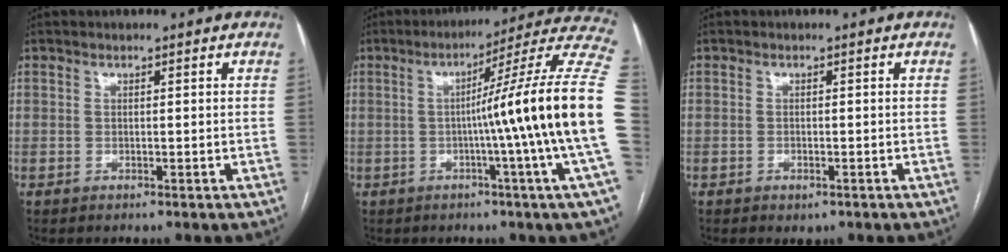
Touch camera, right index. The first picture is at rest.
{"total": 20.5, "force": [-1.7, -3.0, 20.2], "torque": [-0.210, 0.016, -0.045]}
{"total": 1.4, "force": [-0.7, 0.9, 0.8], "torque": [-0.006, 0.001, -0.003]}